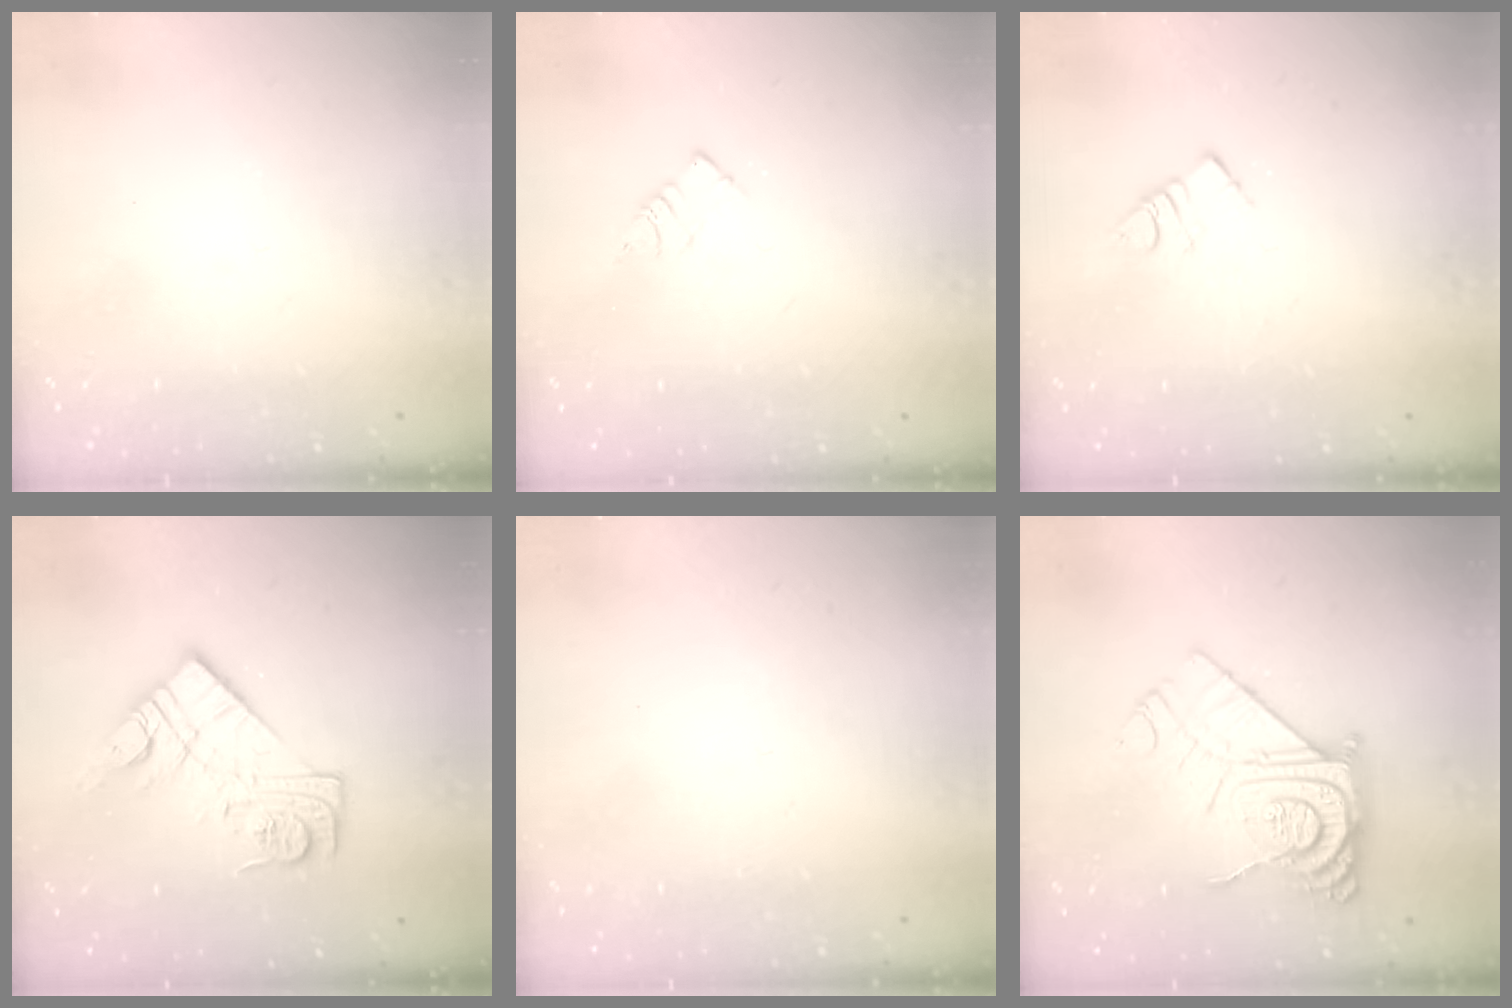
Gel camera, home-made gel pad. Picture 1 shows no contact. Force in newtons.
{"total": 3.6, "press": 3.6, "slide": 0.4}
{"total": 3.9, "press": 3.9, "slide": 0.3}
{"total": 13.8, "press": 13.7, "slide": 0.8}
{"total": 1.6, "press": 1.6, "slide": 0.1}
{"total": 13.5, "press": 13.5, "slide": 1.1}